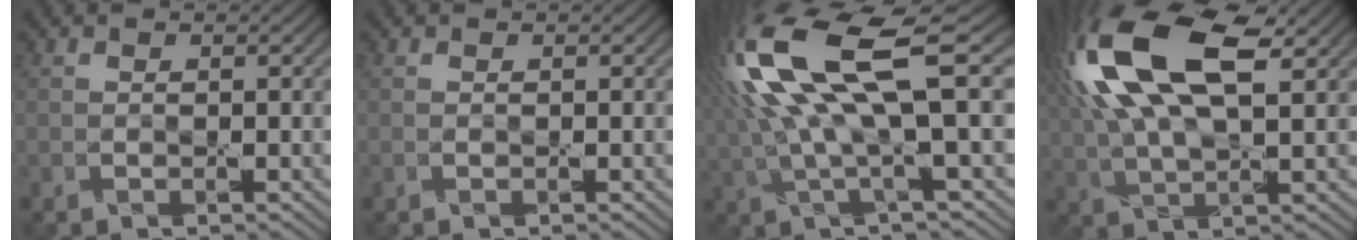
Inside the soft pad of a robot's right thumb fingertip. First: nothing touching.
{"total": 0.0}
{"total": 15.1, "force": [3.2, 3.5, 14.4], "torque": [-0.320, 0.018, 0.065]}
{"total": 17.2, "force": [5.9, 7.3, 14.5], "torque": [-0.324, 0.036, 0.089]}